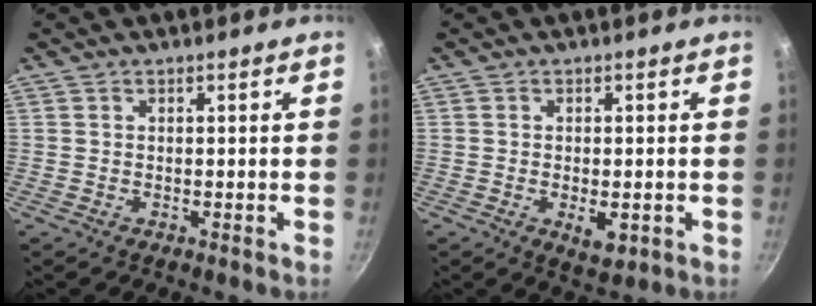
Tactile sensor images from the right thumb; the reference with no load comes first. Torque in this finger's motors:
{"motor_torque": [-0.61, -0.10, -0.29, 0.03, 0.02]}